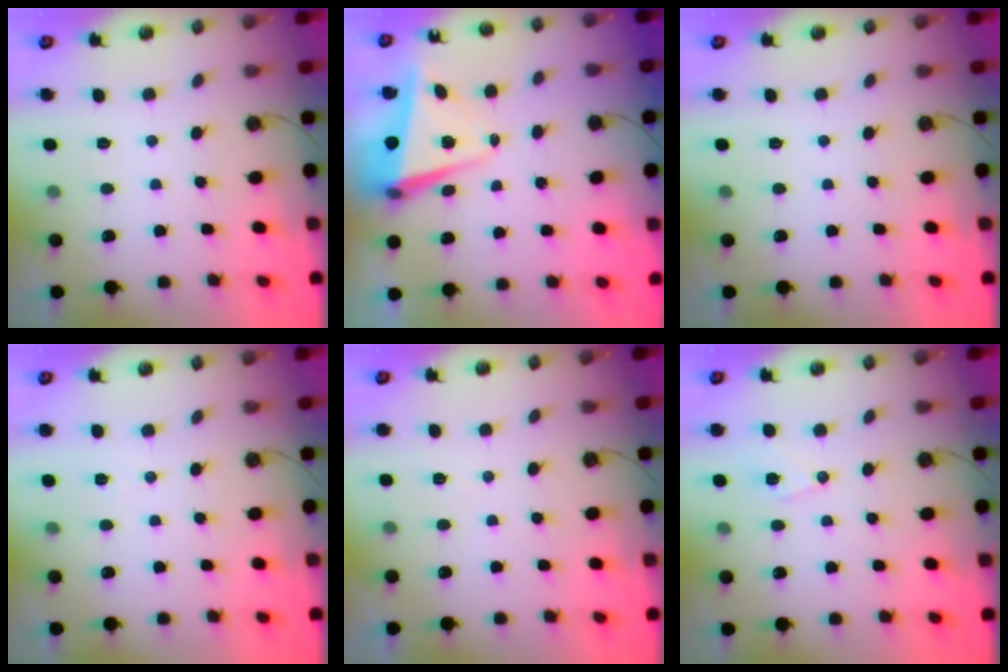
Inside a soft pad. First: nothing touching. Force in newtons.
{"total": 5.8, "press": 5.7, "slide": 1.2}
{"total": 0.0}
{"total": 3.8, "press": 3.2, "slide": 2.1}
{"total": 4.9, "press": 2.5, "slide": 4.2}
{"total": 8.2, "press": 8.2, "slide": 0.7}